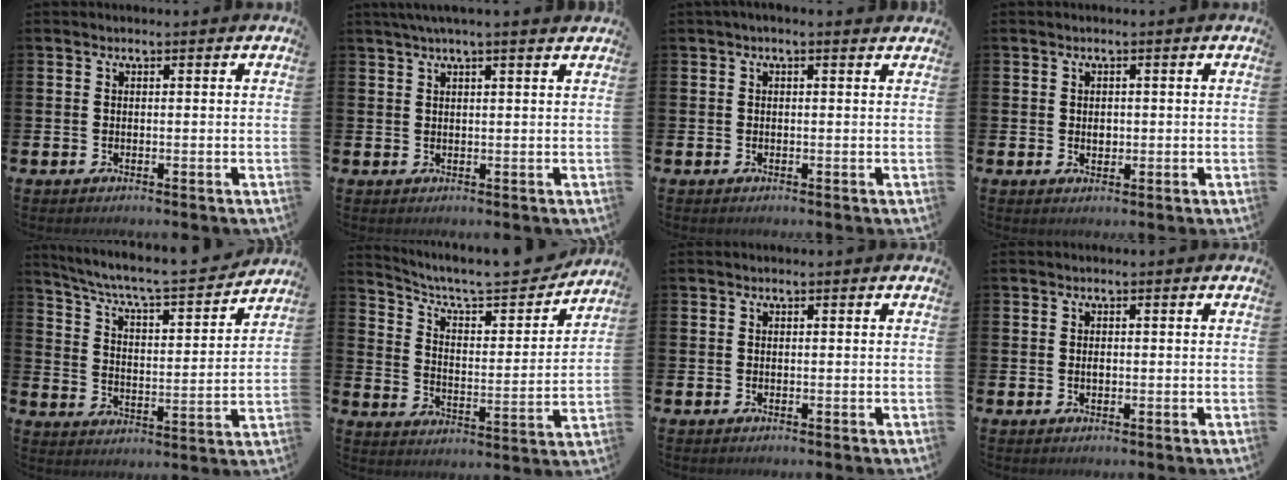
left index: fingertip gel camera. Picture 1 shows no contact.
{"total": 2.6, "force": [2.1, -0.2, 1.5], "torque": [-0.028, -0.001, 0.038]}
{"total": 0.7, "force": [0.2, 0.1, 0.6], "torque": [-0.008, 0.000, 0.003]}
{"total": 1.2, "force": [0.1, 1.0, 0.8], "torque": [0.002, 0.001, -0.004]}
{"total": 7.1, "force": [6.5, 0.6, 2.7], "torque": [-0.084, -0.051, 0.106]}
{"total": 8.4, "force": [7.5, 2.0, 3.2], "torque": [-0.092, -0.054, 0.127]}
{"total": 0.0}
{"total": 0.6, "force": [0.0, 0.4, 0.5], "torque": [-0.008, 0.001, -0.002]}